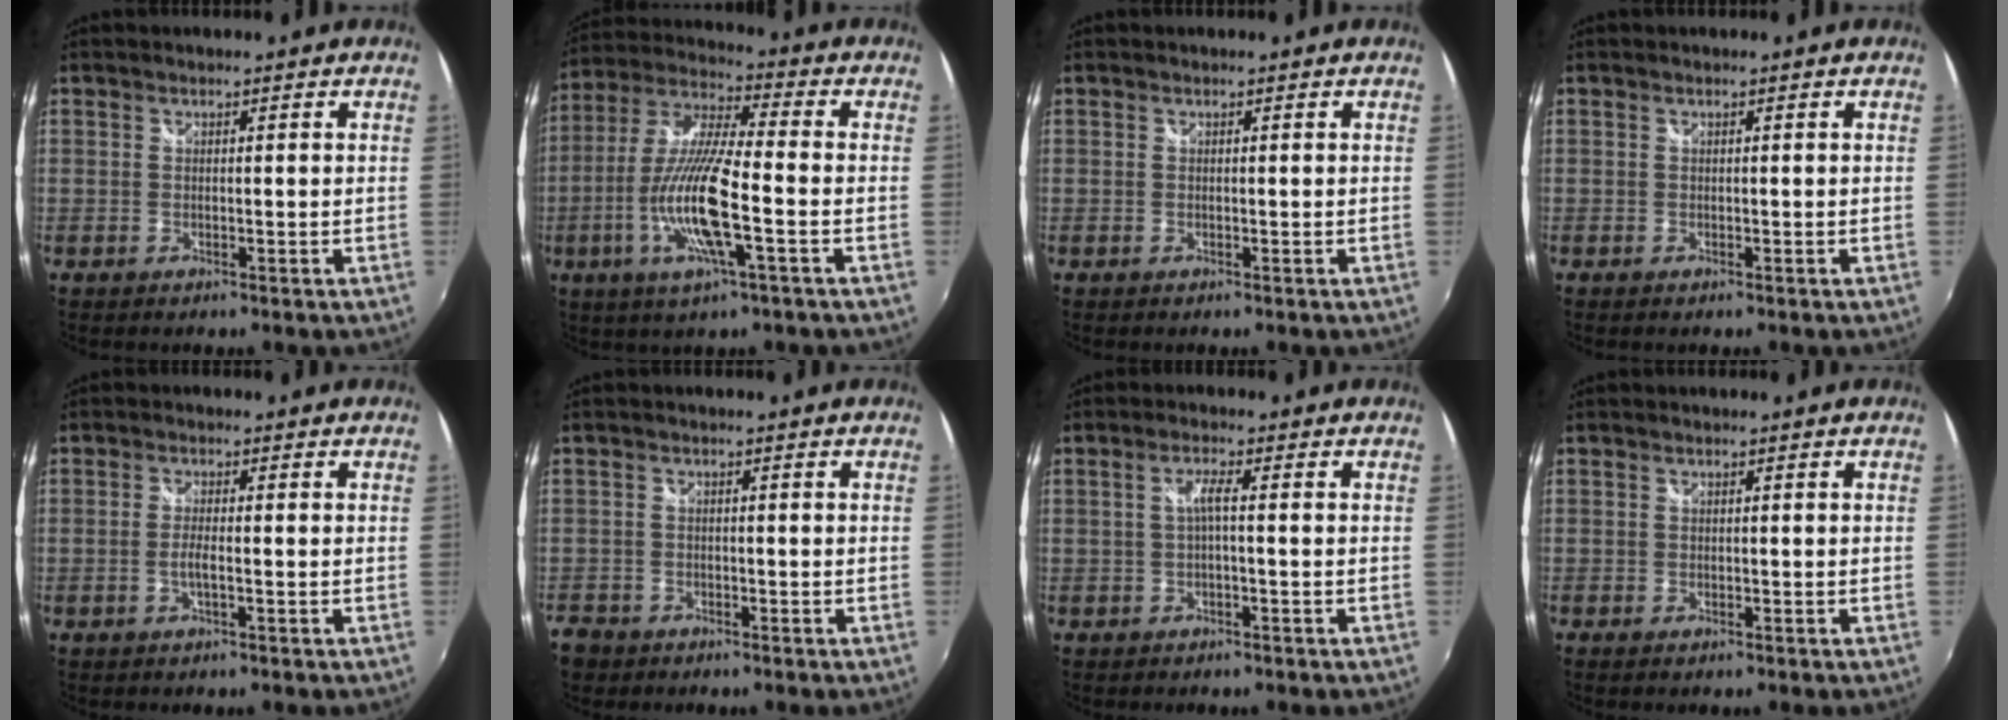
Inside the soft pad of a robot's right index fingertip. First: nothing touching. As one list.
[{"total": 15.1, "force": [-4.8, 2.1, 14.2], "torque": [-0.290, -0.014, -0.092]}, {"total": 0.0}, {"total": 0.0}, {"total": 2.0, "force": [-0.8, 0.0, 1.8], "torque": [-0.037, -0.003, -0.016]}, {"total": 4.4, "force": [-2.7, 3.4, 0.8], "torque": [-0.032, 0.002, -0.052]}, {"total": 2.2, "force": [-0.4, 0.0, 2.2], "torque": [-0.042, 0.003, -0.008]}, {"total": 0.9, "force": [-0.6, 0.6, 0.3], "torque": [-0.008, -0.004, -0.014]}]